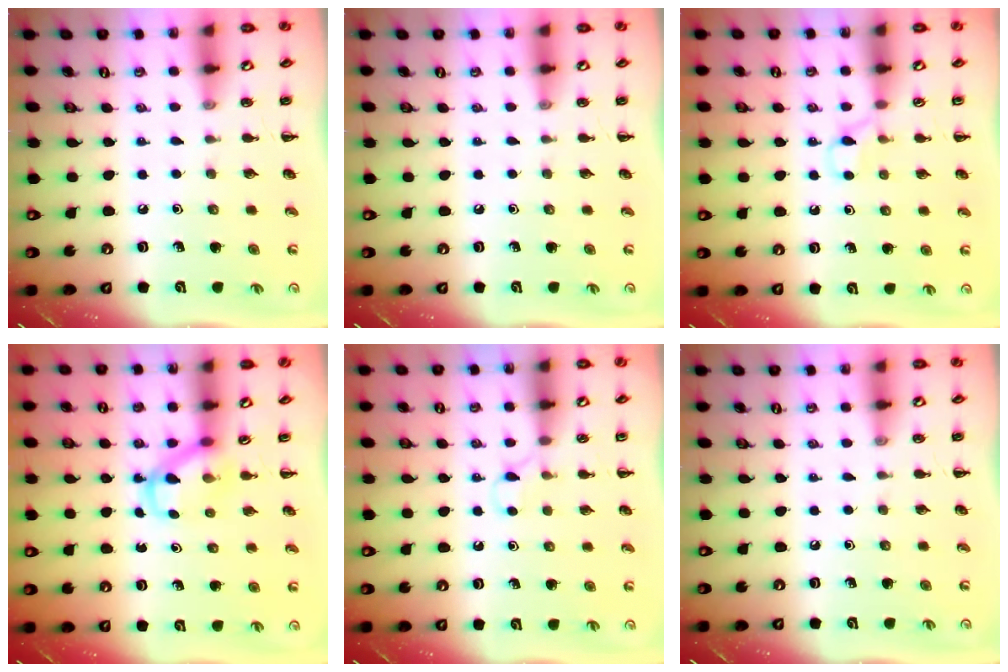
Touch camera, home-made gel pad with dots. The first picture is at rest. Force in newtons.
{"total": 0.0}
{"total": 4.7, "press": 4.4, "slide": 1.4}
{"total": 3.9, "press": 3.9, "slide": 0.7}
{"total": 2.6, "press": 2.4, "slide": 0.9}
{"total": 0.0}